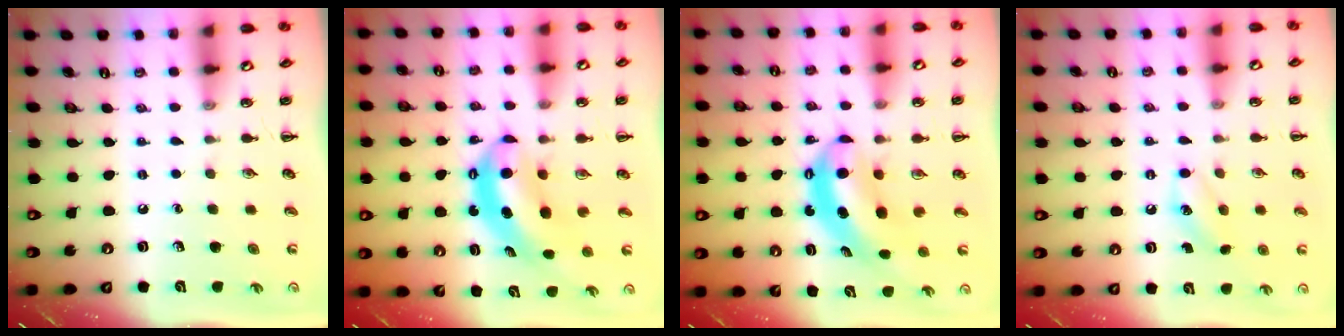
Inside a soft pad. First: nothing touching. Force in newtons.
{"total": 6.9, "press": 6.7, "slide": 1.6}
{"total": 6.9, "press": 6.7, "slide": 1.6}
{"total": 8.0, "press": 7.8, "slide": 1.8}